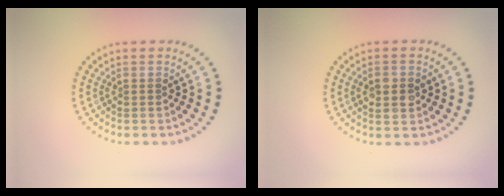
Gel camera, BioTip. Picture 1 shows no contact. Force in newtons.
{"total": 2.8, "press": 2.8, "slide": 0.2}